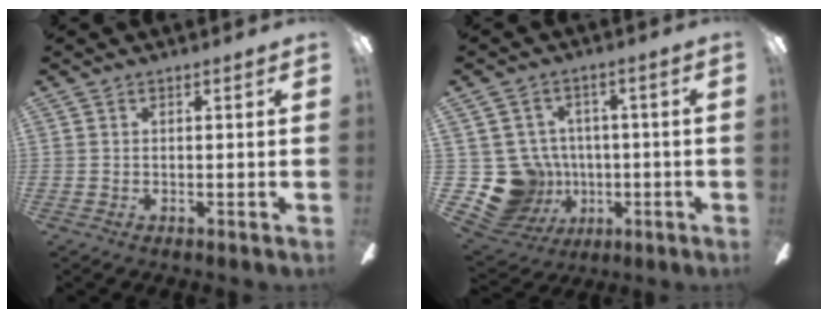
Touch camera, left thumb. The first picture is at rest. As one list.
[{"total": 14.3, "force": [-2.6, 13.1, 5.0], "torque": [-0.143, 0.009, -0.026]}]